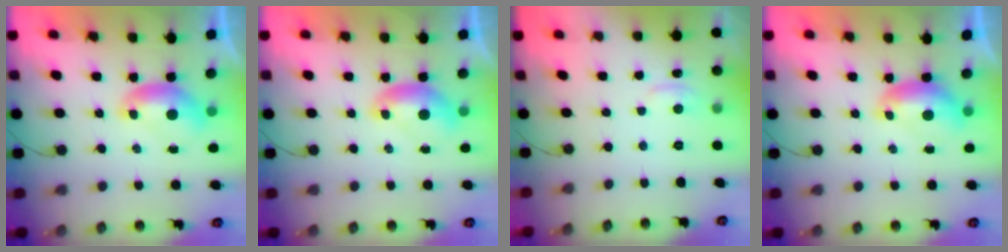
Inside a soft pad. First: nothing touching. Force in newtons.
{"total": 0.0}
{"total": 2.0, "press": 1.9, "slide": 0.6}
{"total": 0.6, "press": 0.3, "slide": 0.5}